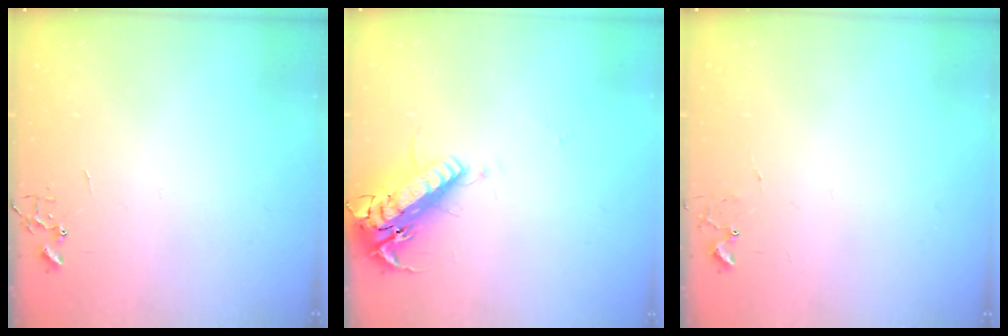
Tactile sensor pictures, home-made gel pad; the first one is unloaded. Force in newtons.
{"total": 17.6, "press": 17.3, "slide": 3.4}
{"total": 5.4, "press": 5.4, "slide": 0.7}